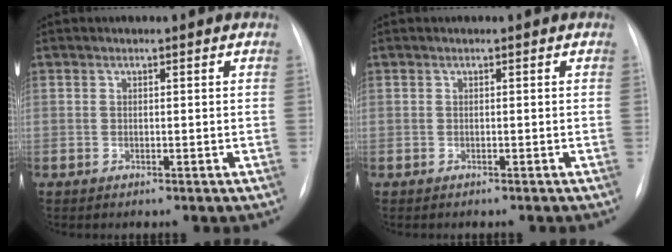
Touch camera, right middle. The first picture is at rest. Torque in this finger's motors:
{"motor_torque": [-0.03, -0.03, -0.02, 0.00]}